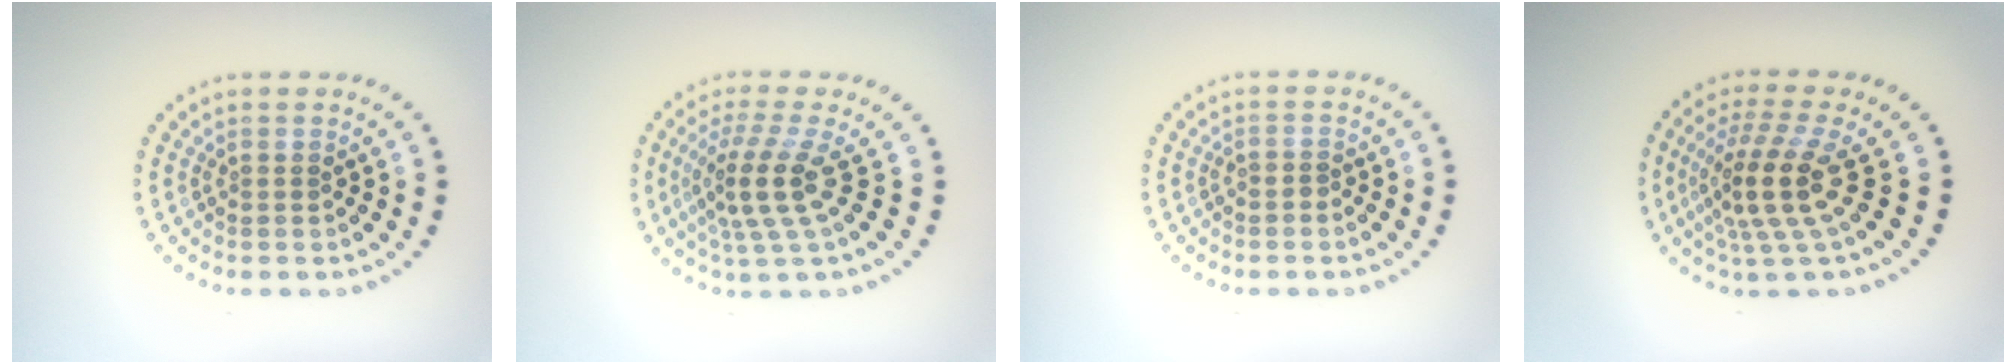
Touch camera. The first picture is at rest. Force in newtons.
{"total": 4.3, "press": 3.1, "slide": 3.0}
{"total": 0.6, "press": 0.3, "slide": 0.5}
{"total": 5.2, "press": 3.8, "slide": 3.5}